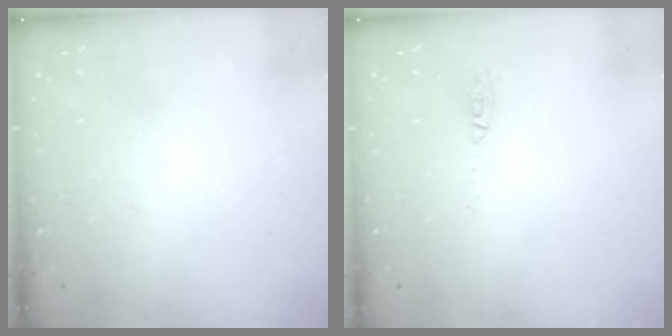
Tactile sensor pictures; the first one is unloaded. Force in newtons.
{"total": 12.4, "press": 5.3, "slide": 11.2}